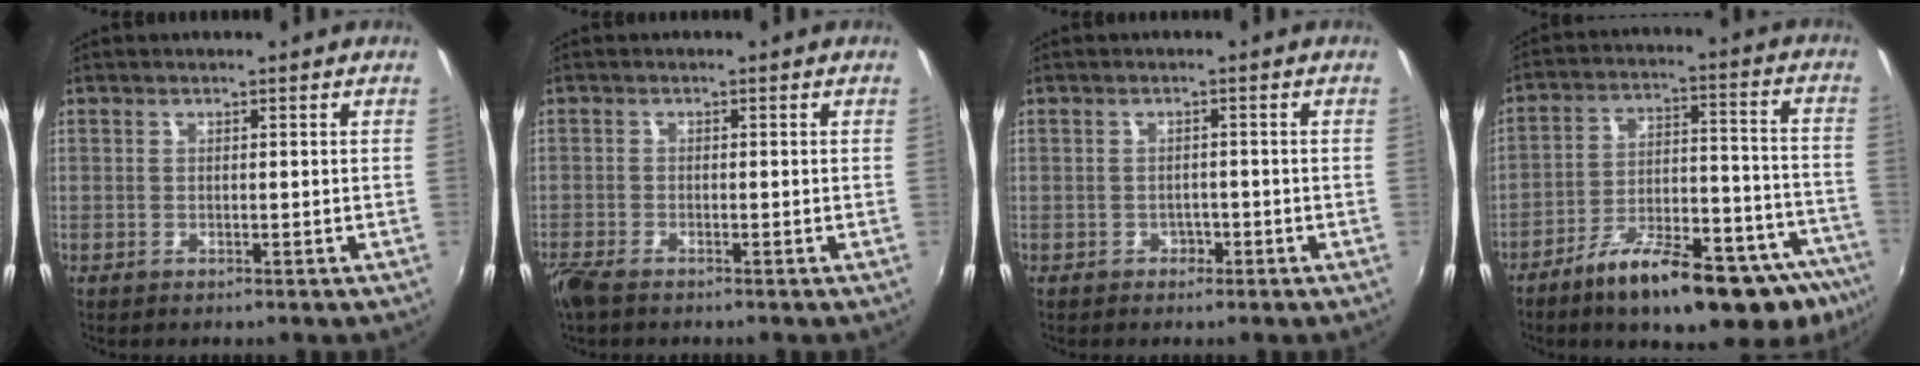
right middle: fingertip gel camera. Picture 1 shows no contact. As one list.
[{"total": 4.1, "force": [-3.2, 1.1, 2.2], "torque": [-0.059, -0.016, -0.067]}, {"total": 2.0, "force": [-1.1, 1.6, 0.3], "torque": [-0.006, 0.001, -0.014]}, {"total": 24.1, "force": [-17.5, 7.2, 14.9], "torque": [-0.197, -0.004, -0.244]}]